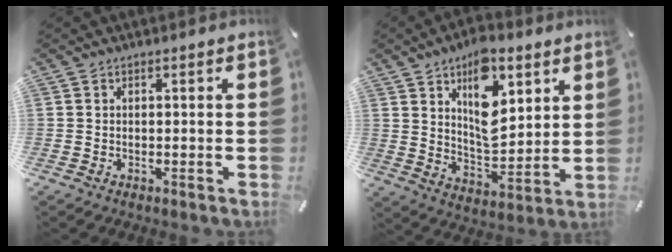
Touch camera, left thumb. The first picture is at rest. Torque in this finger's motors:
{"motor_torque": [2.40, 1.84, 1.54, -1.23, 0.52]}